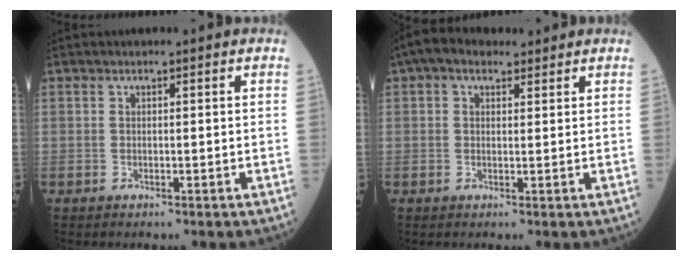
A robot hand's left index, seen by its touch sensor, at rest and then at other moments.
{"total": 4.6, "force": [3.0, 2.6, 2.3], "torque": [-0.051, 0.035, 0.054]}